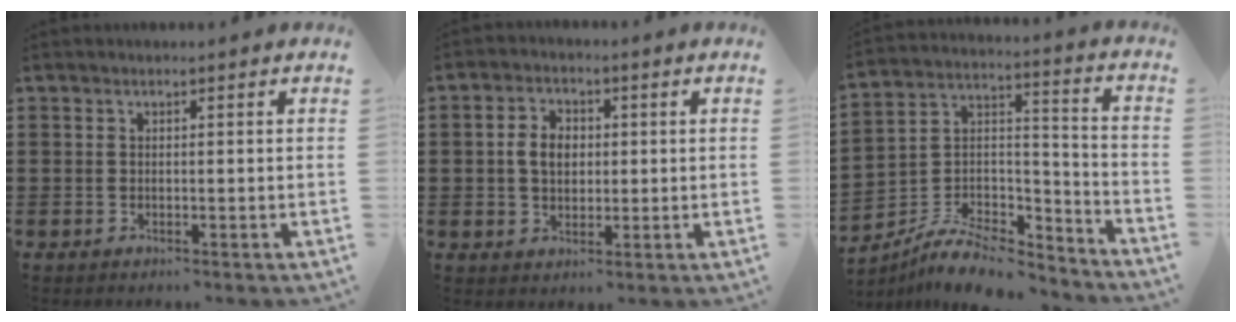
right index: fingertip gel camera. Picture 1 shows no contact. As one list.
[{"total": 4.5, "force": [0.1, 3.2, 3.1], "torque": [-0.076, 0.009, -0.003]}, {"total": 9.0, "force": [-7.7, 2.9, 3.5], "torque": [-0.064, 0.020, -0.148]}]